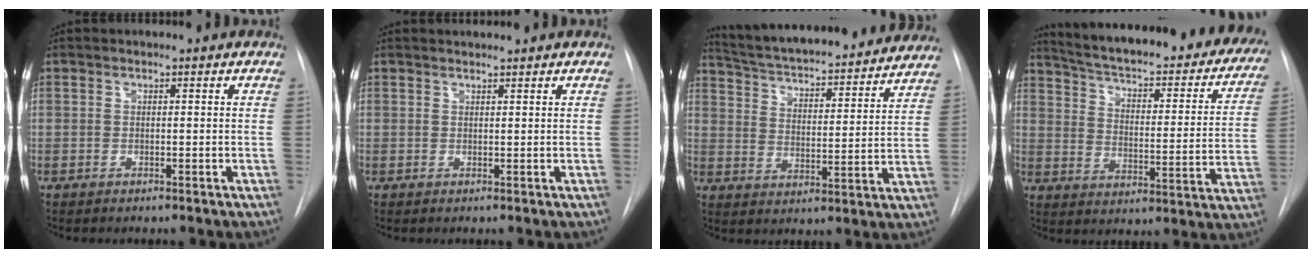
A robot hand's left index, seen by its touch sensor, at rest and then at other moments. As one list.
[{"total": 1.9, "force": [1.8, -0.2, 0.3], "torque": [-0.002, 0.015, 0.034]}, {"total": 27.3, "force": [24.8, 4.8, 10.4], "torque": [-0.172, -0.023, 0.331]}, {"total": 32.8, "force": [27.8, 7.6, 15.7], "torque": [-0.240, -0.056, 0.343]}]